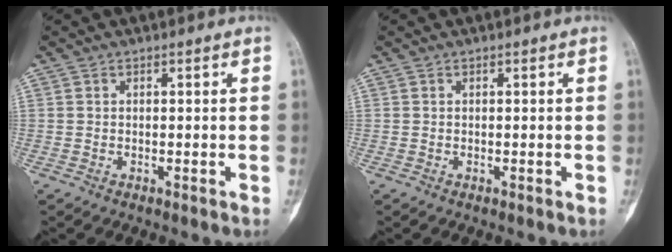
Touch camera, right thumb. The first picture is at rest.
{"total": 0.0}